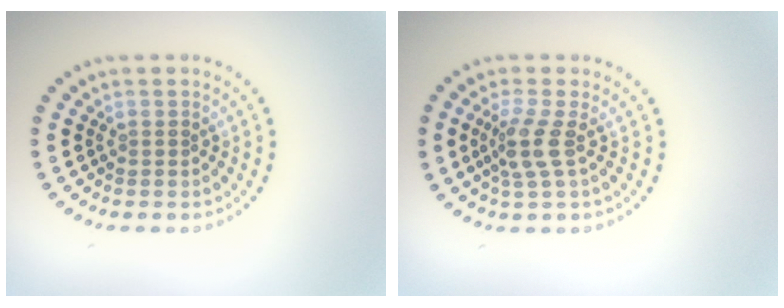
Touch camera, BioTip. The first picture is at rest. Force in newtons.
{"total": 2.5, "press": 1.9, "slide": 1.6}